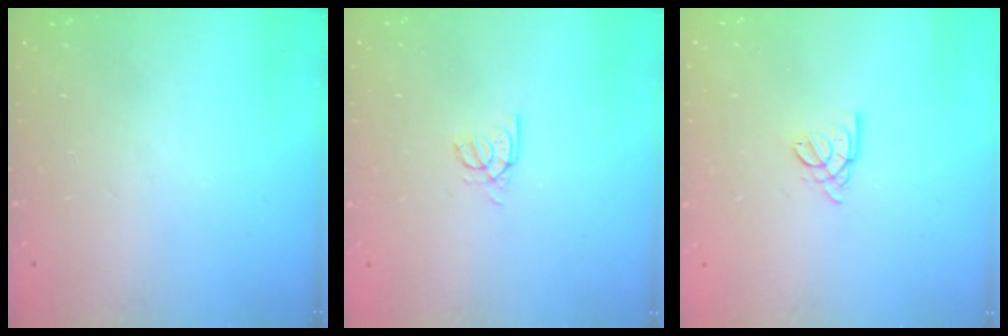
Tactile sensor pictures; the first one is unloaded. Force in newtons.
{"total": 3.7, "press": 3.7, "slide": 0.1}
{"total": 3.0, "press": 2.9, "slide": 0.5}